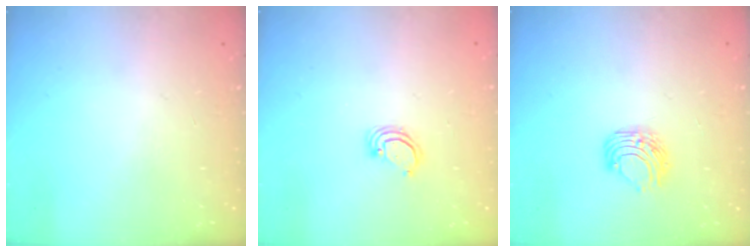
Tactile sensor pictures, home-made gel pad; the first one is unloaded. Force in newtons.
{"total": 3.2, "press": 3.2, "slide": 0.2}
{"total": 7.5, "press": 7.5, "slide": 0.7}